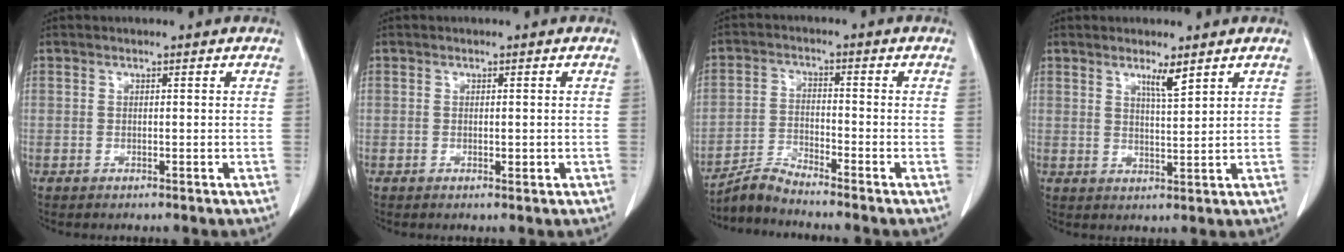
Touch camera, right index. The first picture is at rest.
{"total": 0.9, "force": [-0.2, 0.4, 0.8], "torque": [-0.013, -0.001, 0.000]}
{"total": 4.7, "force": [-4.6, -1.0, 0.6], "torque": [-0.020, -0.016, -0.092]}
{"total": 3.3, "force": [2.3, 0.1, 2.4], "torque": [-0.043, -0.006, 0.042]}